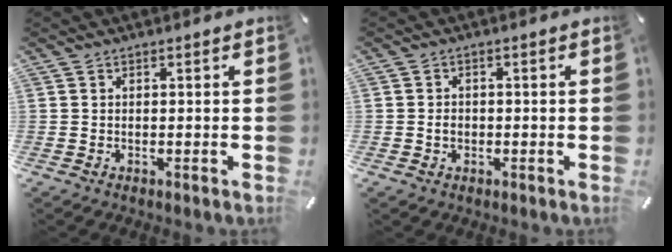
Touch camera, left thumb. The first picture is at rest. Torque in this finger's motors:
{"motor_torque": [-0.20, -0.23, 0.04, -0.07, 0.05]}